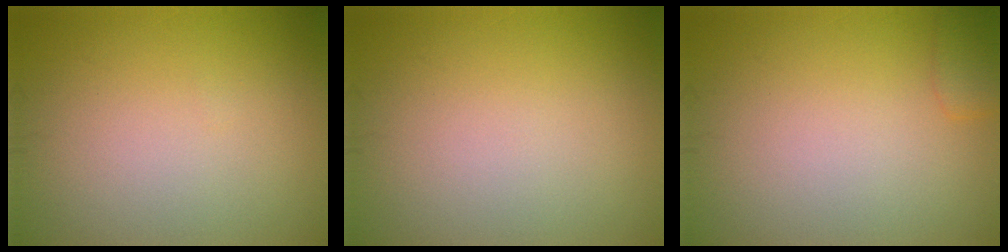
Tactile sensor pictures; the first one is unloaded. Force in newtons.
{"total": 0.0}
{"total": 1.5, "press": 1.5, "slide": 0.1}